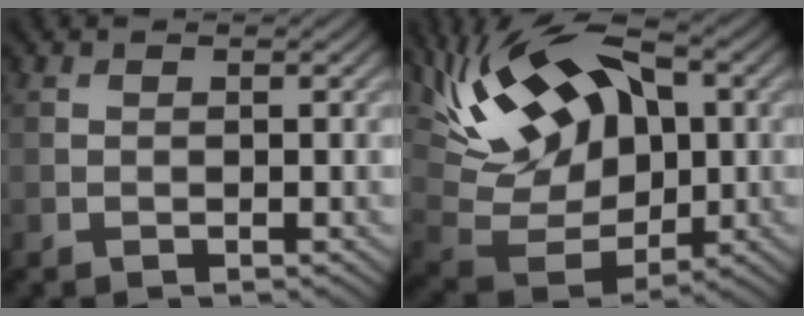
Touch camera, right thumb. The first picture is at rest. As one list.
[{"total": 15.7, "force": [5.6, 9.0, 11.6], "torque": [-0.230, 0.024, 0.087]}]